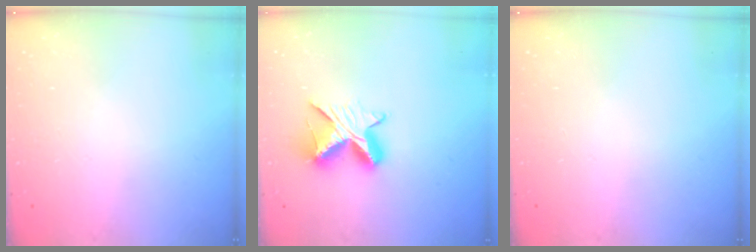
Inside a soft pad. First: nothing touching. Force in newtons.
{"total": 9.8, "press": 9.8, "slide": 0.0}
{"total": 0.0}